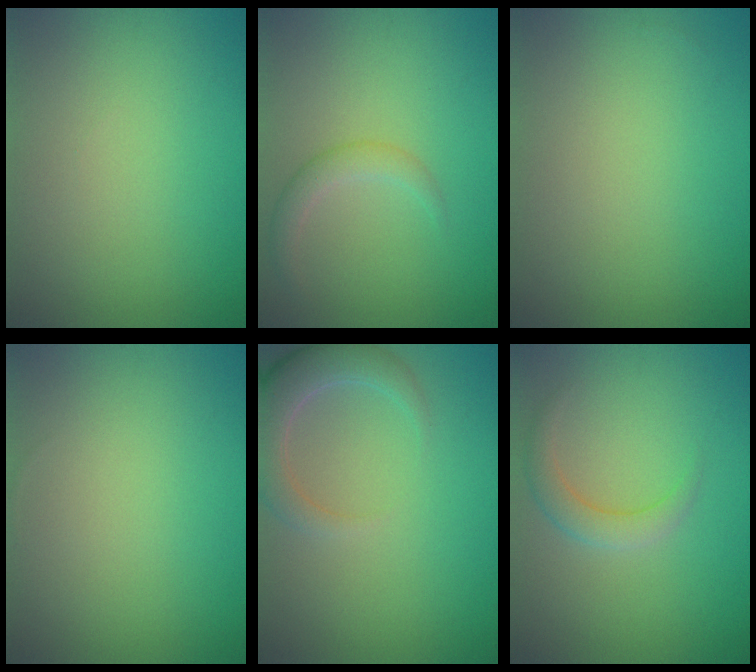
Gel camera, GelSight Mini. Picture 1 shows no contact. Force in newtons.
{"total": 1.8, "press": 1.8, "slide": 0.1}
{"total": 0.0}
{"total": 0.0}
{"total": 4.0, "press": 3.9, "slide": 0.5}
{"total": 2.2, "press": 2.2, "slide": 0.2}